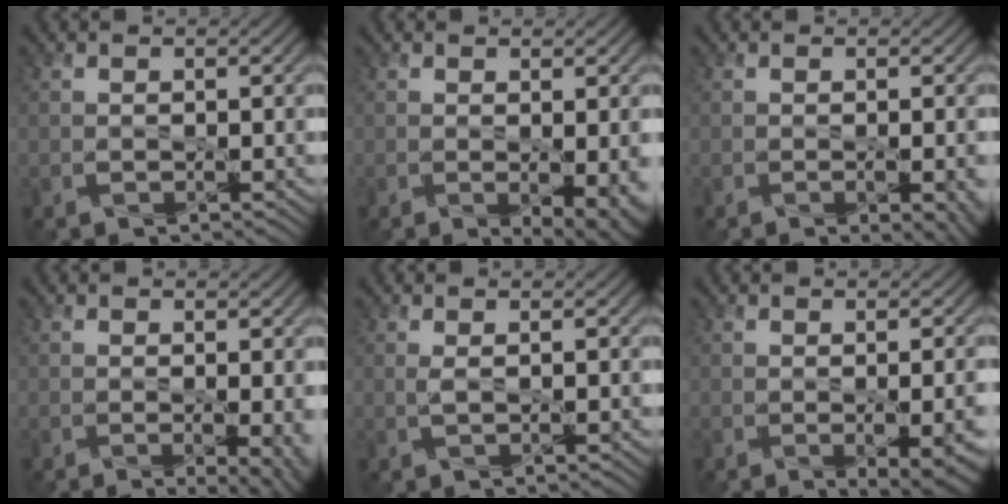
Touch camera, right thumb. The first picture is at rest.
{"total": 4.2, "force": [-1.0, 1.7, 3.8], "torque": [-0.051, -0.018, -0.004]}
{"total": 3.5, "force": [-1.4, 1.0, 3.0], "torque": [-0.040, -0.012, -0.008]}
{"total": 3.9, "force": [-0.9, 1.1, 3.6], "torque": [-0.050, -0.014, -0.008]}
{"total": 0.7, "force": [0.2, 0.0, 0.7], "torque": [-0.019, 0.002, 0.002]}
{"total": 5.6, "force": [-2.0, 1.8, 4.9], "torque": [-0.067, -0.020, -0.008]}